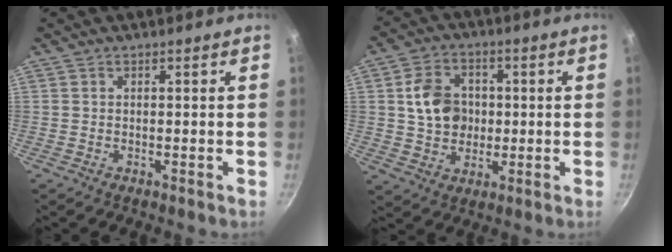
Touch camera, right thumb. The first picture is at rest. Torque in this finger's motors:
{"motor_torque": [-0.30, 0.53, 0.61, 0.37, 0.06]}